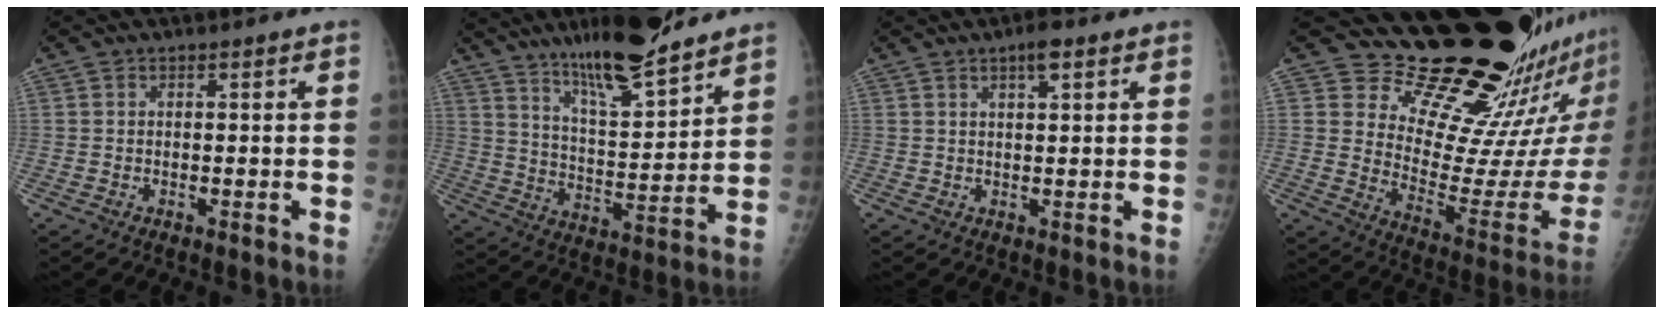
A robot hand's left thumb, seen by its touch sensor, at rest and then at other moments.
{"total": 16.2, "force": [12.5, 3.2, 9.9], "torque": [-0.144, -0.077, 0.215]}
{"total": 3.3, "force": [1.9, 0.9, 2.5], "torque": [-0.038, -0.003, 0.028]}
{"total": 22.2, "force": [19.2, 4.8, 10.1], "torque": [-0.100, -0.184, 0.272]}